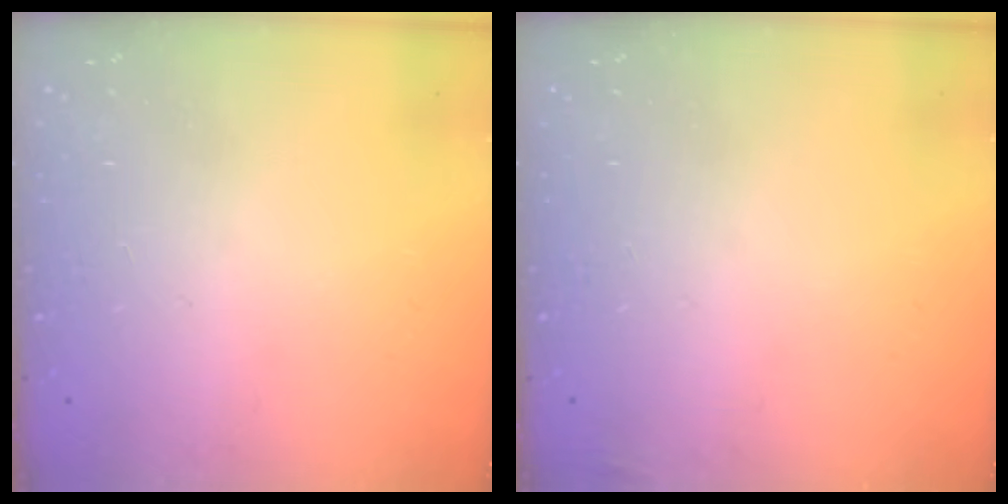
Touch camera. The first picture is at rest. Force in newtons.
{"total": 3.0, "press": 2.9, "slide": 1.0}